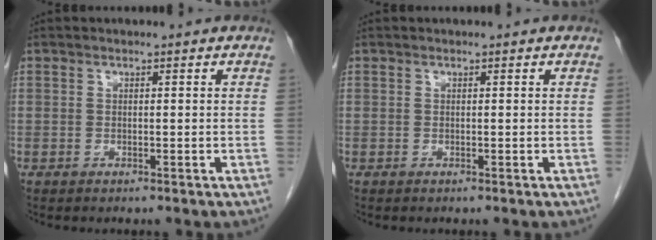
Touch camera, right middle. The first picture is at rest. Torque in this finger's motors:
{"motor_torque": [0.31, -0.11, 0.03, 0.00]}